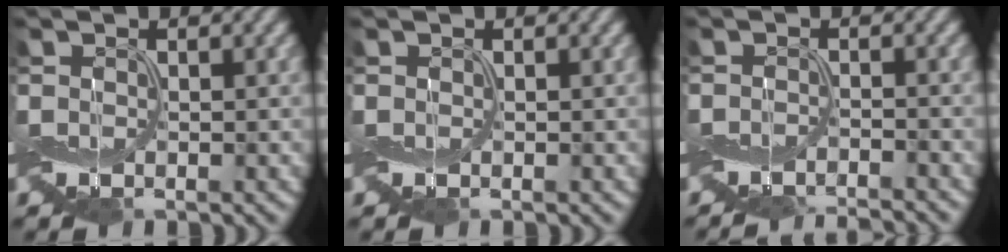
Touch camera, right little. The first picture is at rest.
{"total": 0.0}
{"total": 3.9, "force": [-3.6, 0.1, 1.3], "torque": [-0.013, -0.012, -0.066]}